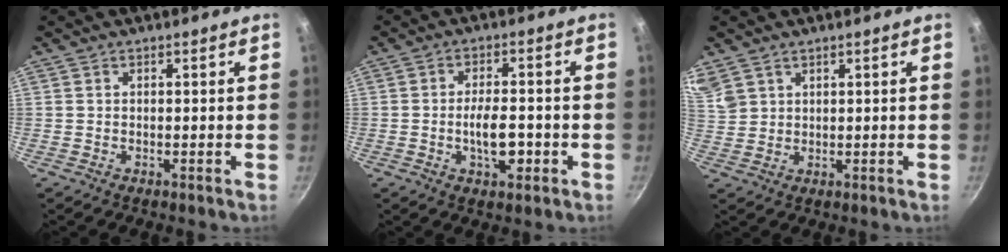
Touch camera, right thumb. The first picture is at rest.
{"total": 7.1, "force": [-1.8, 3.2, 6.0], "torque": [-0.083, 0.013, -0.029]}
{"total": 8.2, "force": [5.2, 5.5, 3.1], "torque": [-0.066, 0.014, 0.116]}